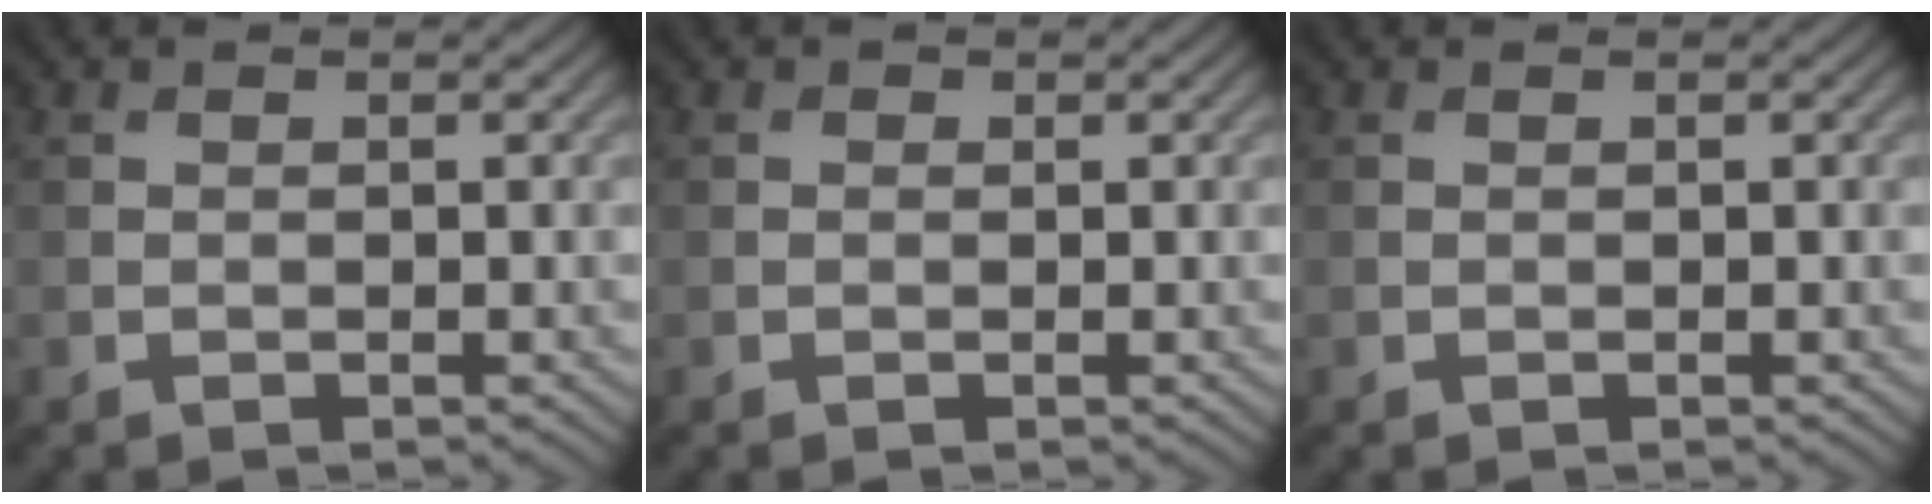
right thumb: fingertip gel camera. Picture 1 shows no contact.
{"total": 0.0}
{"total": 0.0}